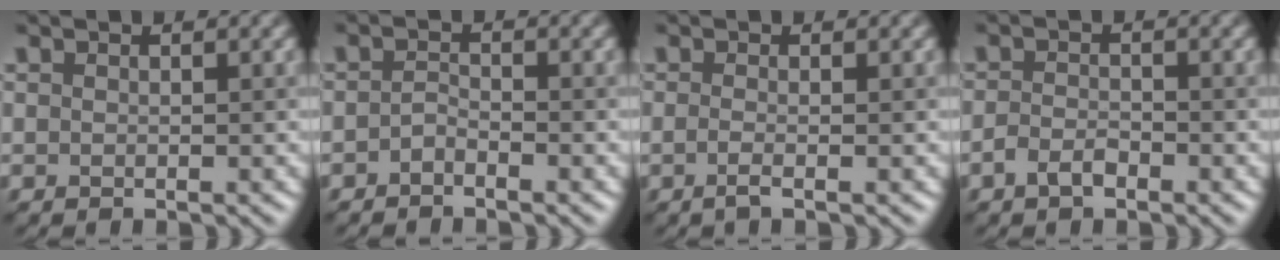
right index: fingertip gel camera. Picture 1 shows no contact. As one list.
[{"total": 0.8, "force": [-0.5, 0.4, 0.4], "torque": [-0.008, 0.009, -0.013]}, {"total": 1.1, "force": [-0.3, 0.4, 1.0], "torque": [-0.014, -0.001, -0.012]}, {"total": 1.4, "force": [-0.7, 0.8, 0.9], "torque": [-0.015, 0.009, -0.019]}]